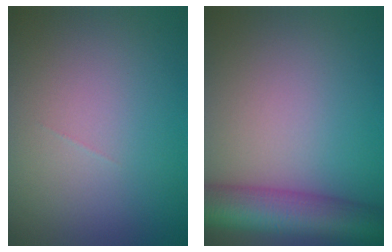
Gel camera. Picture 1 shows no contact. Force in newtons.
{"total": 8.4, "press": 8.4, "slide": 0.3}